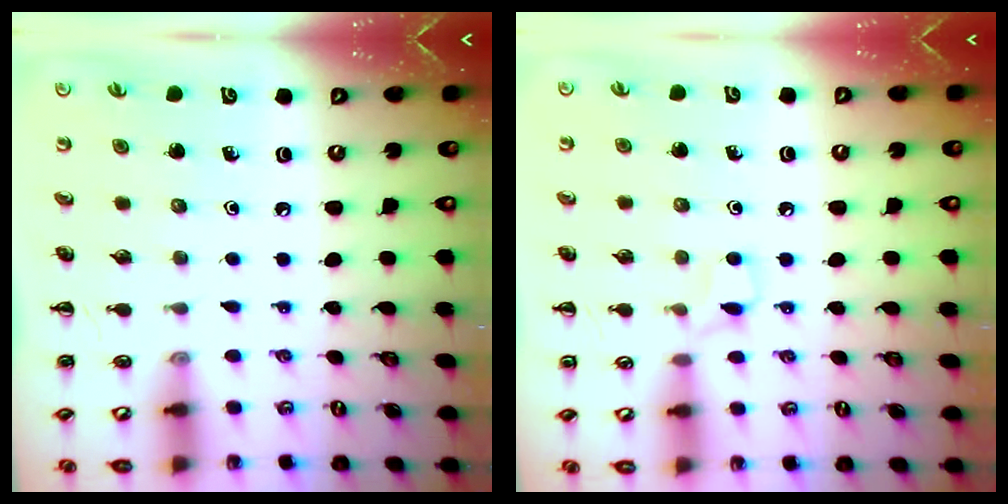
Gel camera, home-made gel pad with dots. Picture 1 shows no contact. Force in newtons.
{"total": 3.7, "press": 3.5, "slide": 1.2}